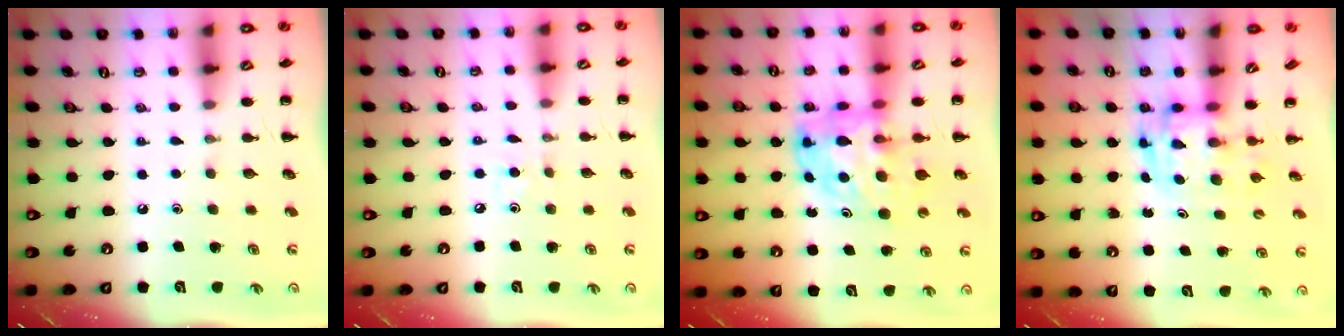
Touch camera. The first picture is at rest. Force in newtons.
{"total": 2.5, "press": 2.3, "slide": 0.8}
{"total": 10.5, "press": 10.0, "slide": 3.4}
{"total": 2.9, "press": 2.9, "slide": 0.5}